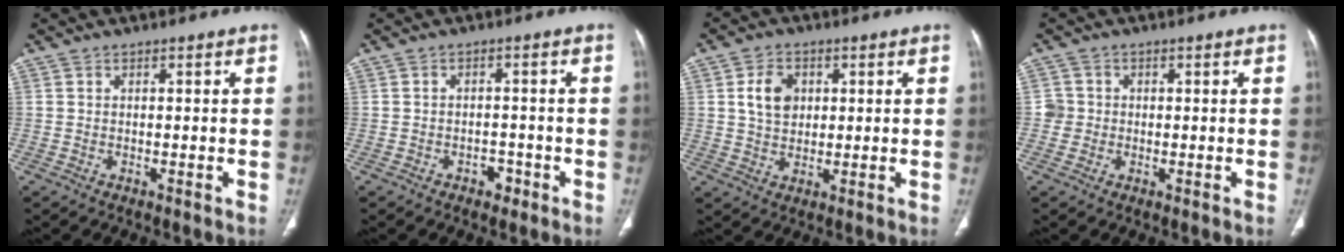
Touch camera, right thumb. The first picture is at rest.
{"total": 2.7, "force": [-1.6, 1.9, 1.2], "torque": [-0.005, 0.012, -0.019]}
{"total": 6.5, "force": [1.7, 4.8, 4.0], "torque": [-0.055, -0.006, 0.030]}
{"total": 2.6, "force": [-0.2, 2.6, 0.1], "torque": [0.018, 0.009, -0.007]}